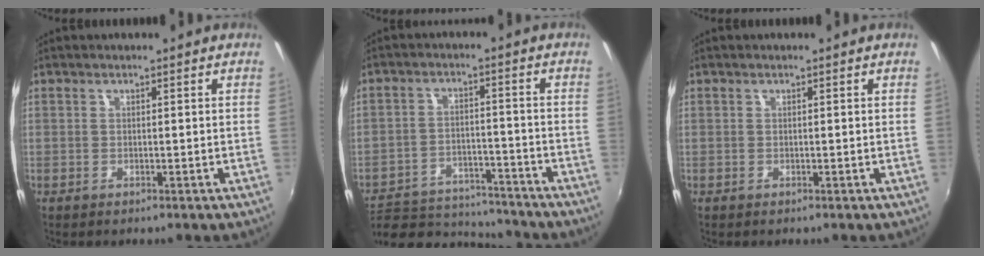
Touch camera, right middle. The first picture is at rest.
{"total": 14.8, "force": [-13.3, 4.5, 4.4], "torque": [-0.100, 0.003, -0.195]}
{"total": 0.0}